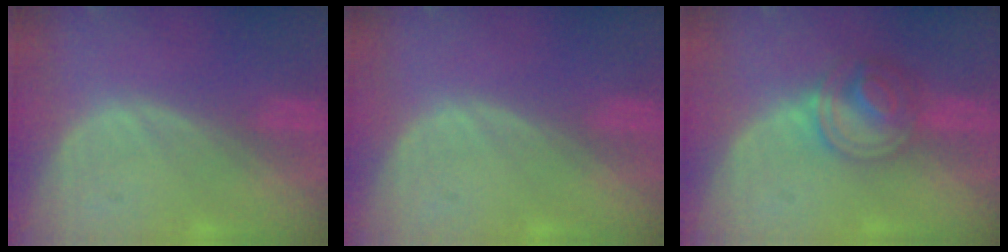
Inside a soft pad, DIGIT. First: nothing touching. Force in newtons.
{"total": 0.0}
{"total": 6.3, "press": 5.5, "slide": 3.1}